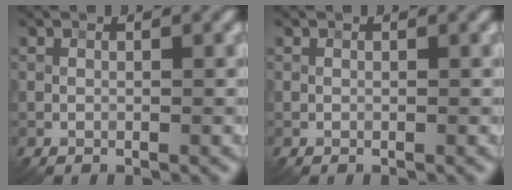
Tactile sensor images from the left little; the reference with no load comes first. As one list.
[{"total": 0.0}]